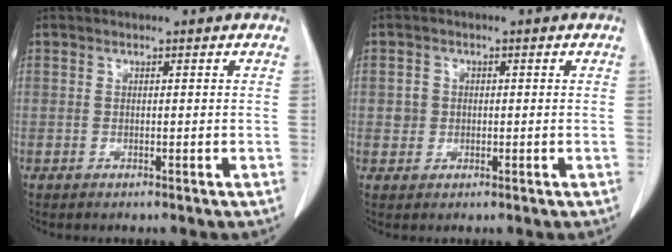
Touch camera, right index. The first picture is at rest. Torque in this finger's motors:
{"motor_torque": [0.23, -0.05, 0.05, 0.00]}